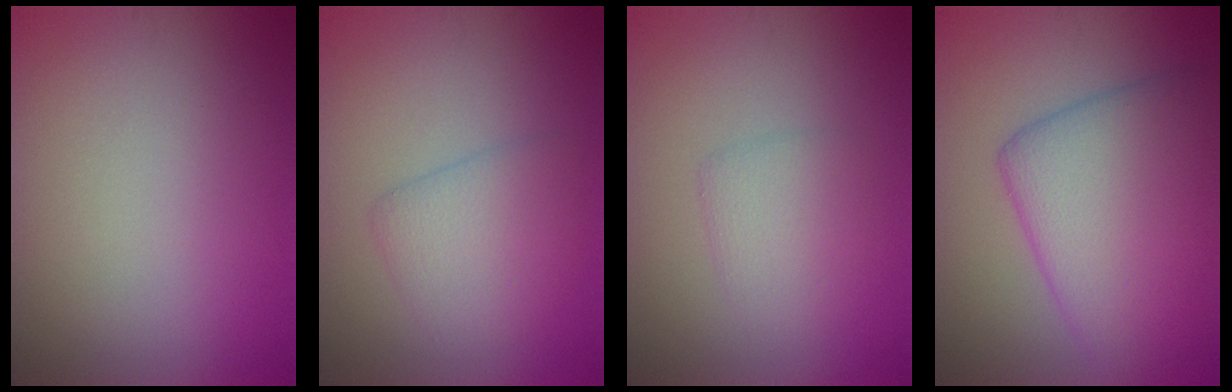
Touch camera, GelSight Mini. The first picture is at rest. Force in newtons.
{"total": 3.5, "press": 3.5, "slide": 0.3}
{"total": 2.3, "press": 2.3, "slide": 0.1}
{"total": 9.0, "press": 9.0, "slide": 0.1}